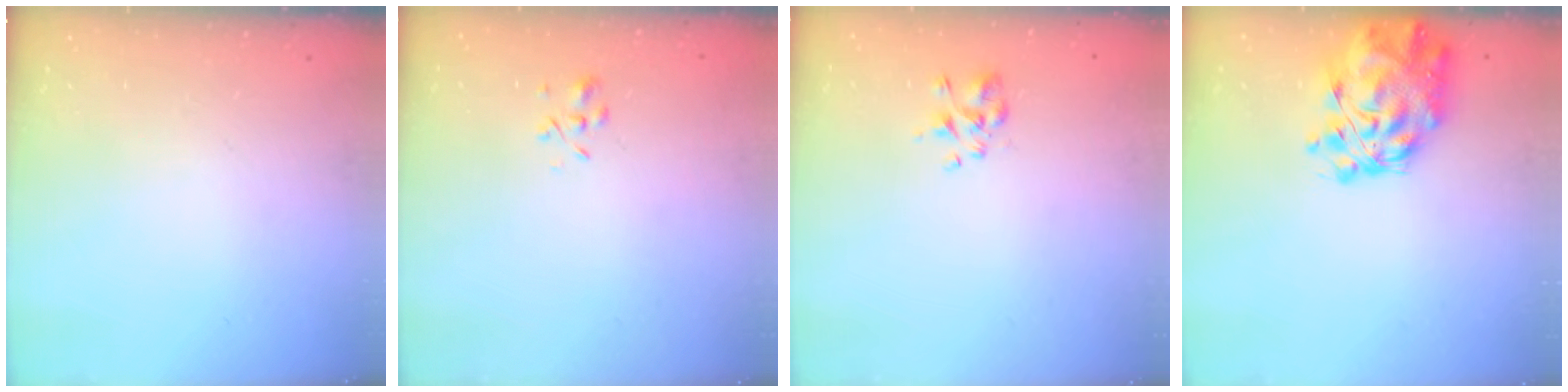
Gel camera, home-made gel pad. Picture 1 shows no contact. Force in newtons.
{"total": 2.6, "press": 2.4, "slide": 1.0}
{"total": 2.3, "press": 2.2, "slide": 0.8}
{"total": 12.5, "press": 11.8, "slide": 4.0}